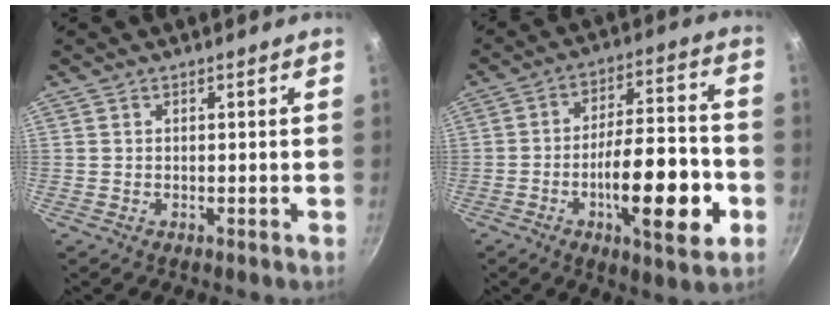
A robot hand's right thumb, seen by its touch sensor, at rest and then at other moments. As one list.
[{"total": 18.3, "force": [-5.8, 6.1, 16.2], "torque": [-0.224, 0.038, -0.087]}]